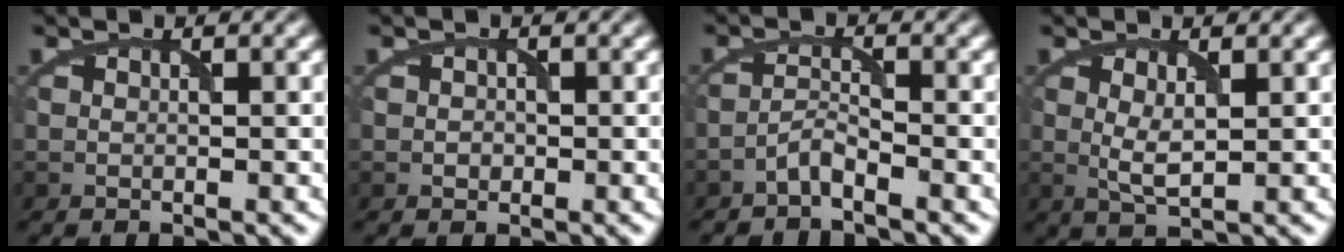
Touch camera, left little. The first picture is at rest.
{"total": 0.7, "force": [-0.1, 0.6, 0.3], "torque": [-0.002, -0.003, -0.004]}
{"total": 1.7, "force": [-1.4, 0.1, 0.9], "torque": [-0.019, 0.008, -0.033]}
{"total": 2.1, "force": [0.4, 0.6, 2.0], "torque": [-0.043, -0.005, 0.010]}